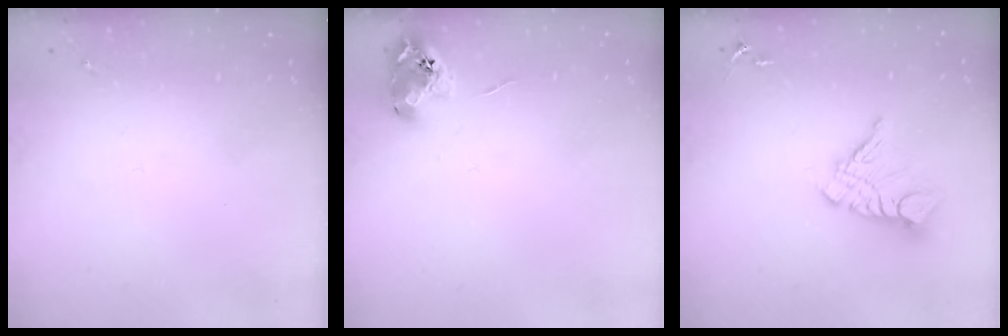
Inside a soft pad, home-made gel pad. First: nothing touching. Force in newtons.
{"total": 8.7, "press": 8.6, "slide": 0.8}
{"total": 12.1, "press": 12.0, "slide": 1.1}